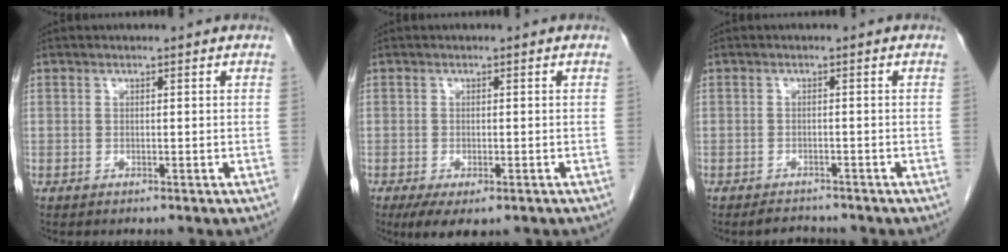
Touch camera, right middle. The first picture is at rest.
{"total": 4.9, "force": [-2.9, 1.9, 3.4], "torque": [-0.054, -0.011, -0.044]}
{"total": 2.1, "force": [-2.0, 0.5, 0.2], "torque": [-0.011, -0.007, -0.028]}